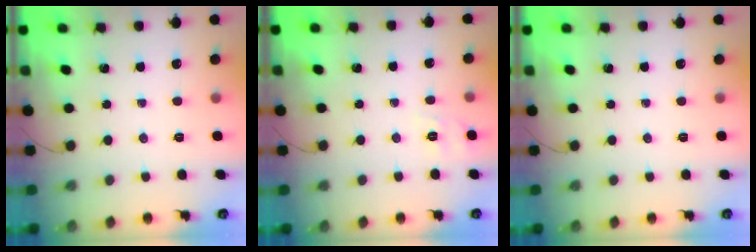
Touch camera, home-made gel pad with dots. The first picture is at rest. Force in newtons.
{"total": 1.8, "press": 0.0, "slide": 1.8}
{"total": 0.0}